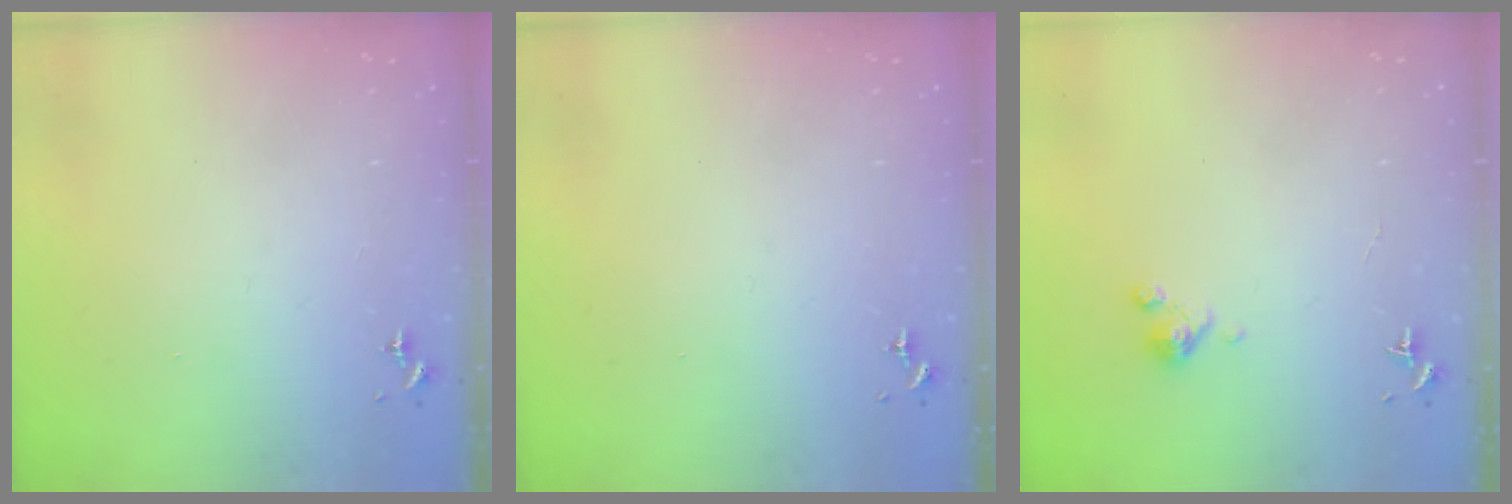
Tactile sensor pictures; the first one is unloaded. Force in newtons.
{"total": 0.0}
{"total": 4.1, "press": 4.1, "slide": 0.3}